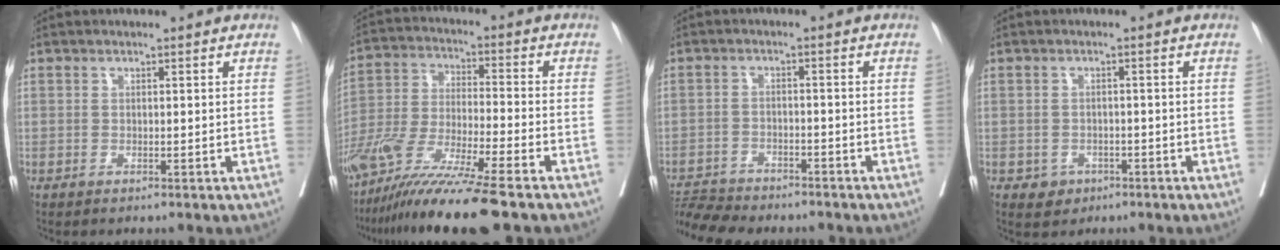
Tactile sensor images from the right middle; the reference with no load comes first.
{"total": 15.6, "force": [-12.0, -1.1, 9.8], "torque": [-0.202, -0.048, -0.217]}
{"total": 7.7, "force": [-7.5, 1.2, 1.6], "torque": [-0.028, -0.006, -0.121]}
{"total": 2.6, "force": [-1.3, 2.2, 0.6], "torque": [-0.006, 0.006, -0.011]}